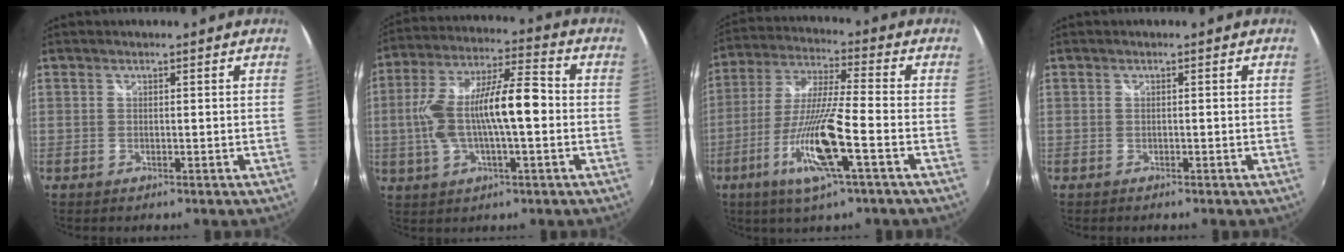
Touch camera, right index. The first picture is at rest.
{"total": 15.2, "force": [-1.3, 4.3, 14.5], "torque": [-0.276, 0.011, -0.024]}
{"total": 14.9, "force": [-6.1, 0.7, 13.5], "torque": [-0.282, -0.019, -0.118]}
{"total": 0.6, "force": [-0.5, 0.1, 0.3], "torque": [-0.007, 0.000, -0.008]}